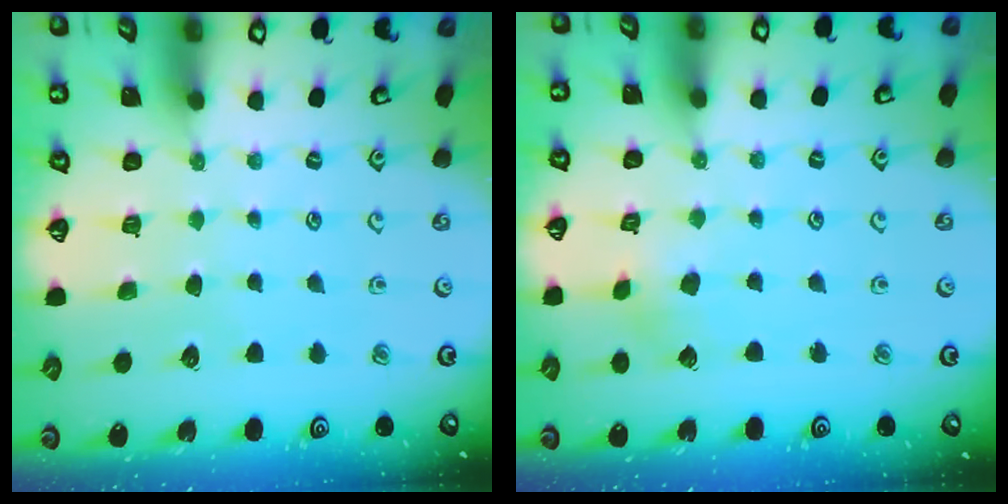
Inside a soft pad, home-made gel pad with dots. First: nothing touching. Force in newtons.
{"total": 3.3, "press": 3.3, "slide": 0.2}